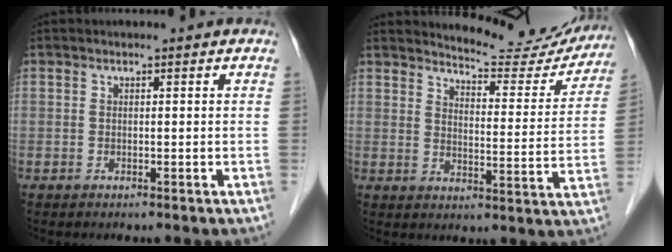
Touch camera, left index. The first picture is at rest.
{"total": 13.8, "force": [13.4, 2.4, 2.2], "torque": [-0.020, -0.043, 0.156]}